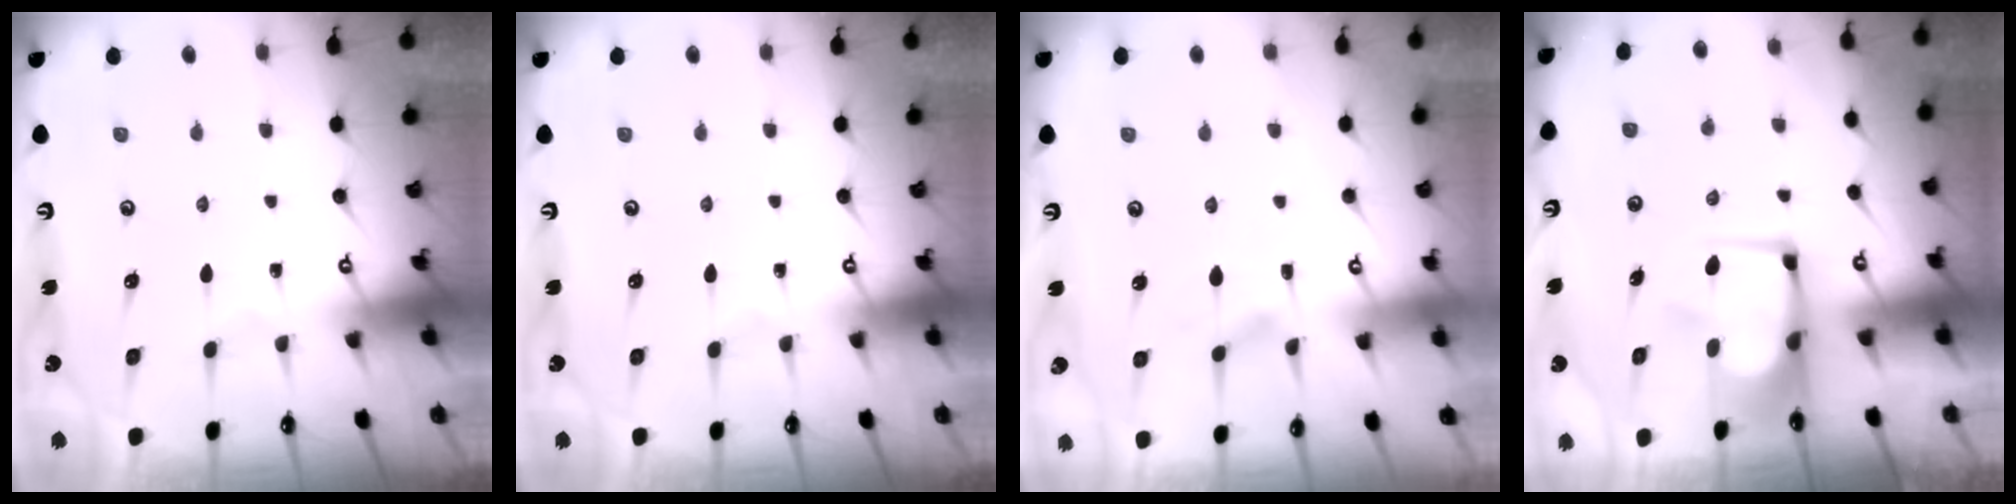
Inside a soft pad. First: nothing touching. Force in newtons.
{"total": 0.0}
{"total": 2.2, "press": 1.9, "slide": 1.1}
{"total": 2.9, "press": 2.8, "slide": 0.8}